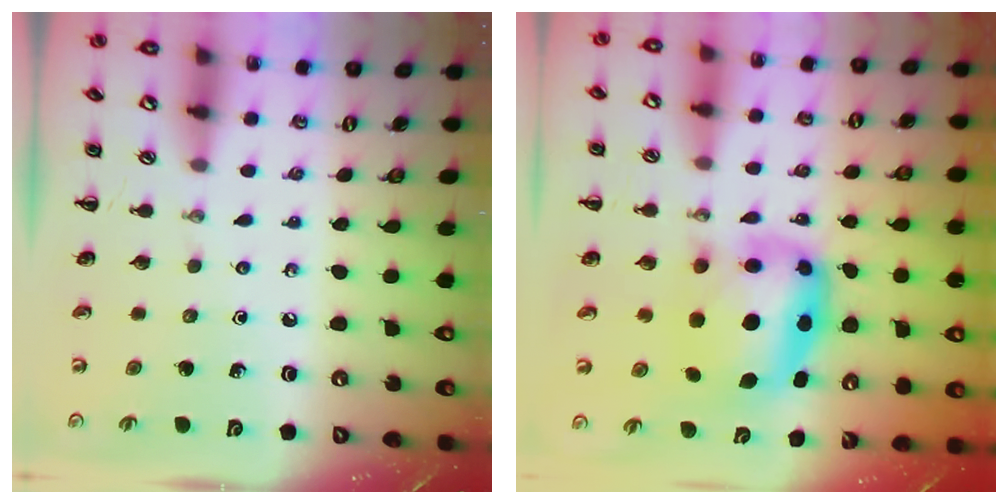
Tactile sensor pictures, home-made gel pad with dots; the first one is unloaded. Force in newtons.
{"total": 6.6, "press": 6.4, "slide": 1.7}